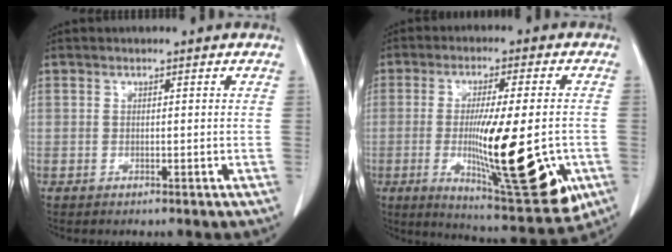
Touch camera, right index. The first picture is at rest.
{"total": 19.7, "force": [-4.3, 3.1, 18.9], "torque": [-0.271, -0.030, -0.050]}